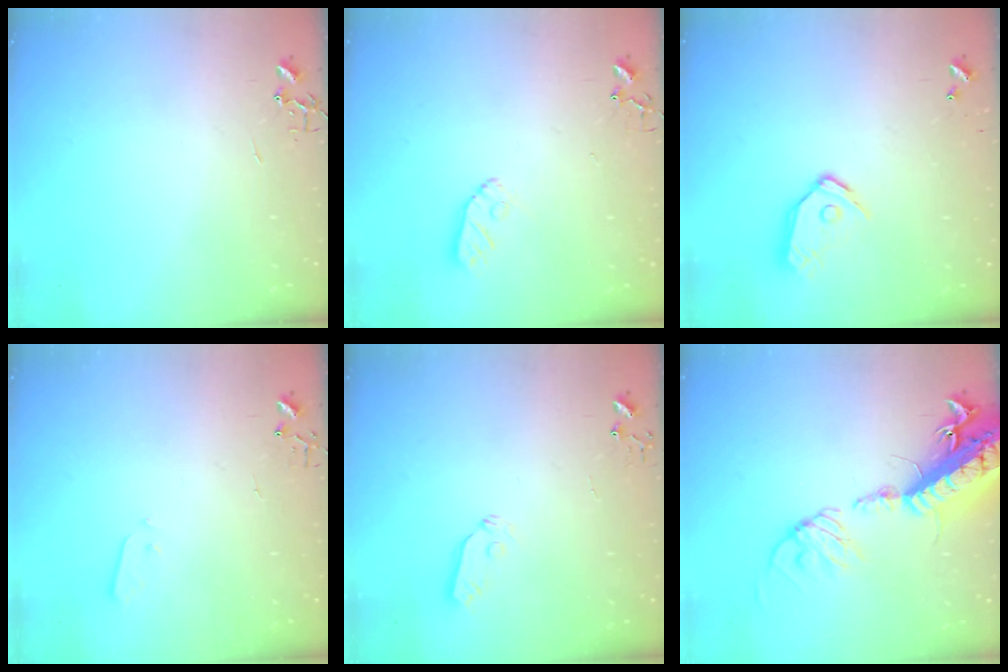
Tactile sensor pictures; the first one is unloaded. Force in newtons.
{"total": 7.2, "press": 7.2, "slide": 0.4}
{"total": 11.6, "press": 11.5, "slide": 1.2}
{"total": 3.2, "press": 3.1, "slide": 0.7}
{"total": 5.0, "press": 4.9, "slide": 0.6}
{"total": 23.1, "press": 22.6, "slide": 4.7}